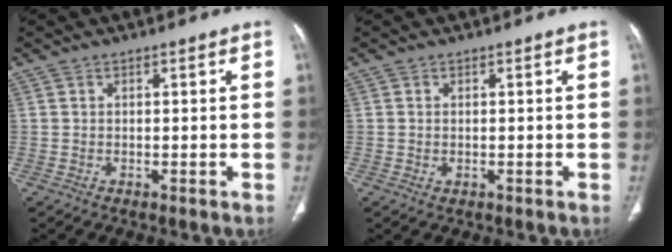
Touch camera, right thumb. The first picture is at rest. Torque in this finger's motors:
{"motor_torque": [-0.36, 0.04, -0.09, 0.64, -0.06]}